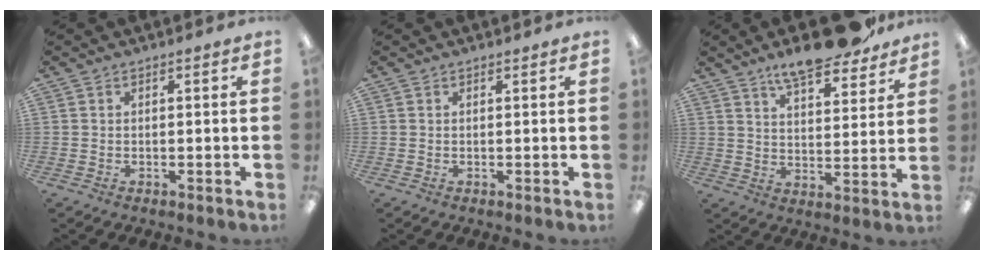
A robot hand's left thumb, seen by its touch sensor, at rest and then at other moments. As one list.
[{"total": 0.0}, {"total": 12.0, "force": [10.0, 3.3, 5.8], "torque": [-0.082, -0.062, 0.176]}]